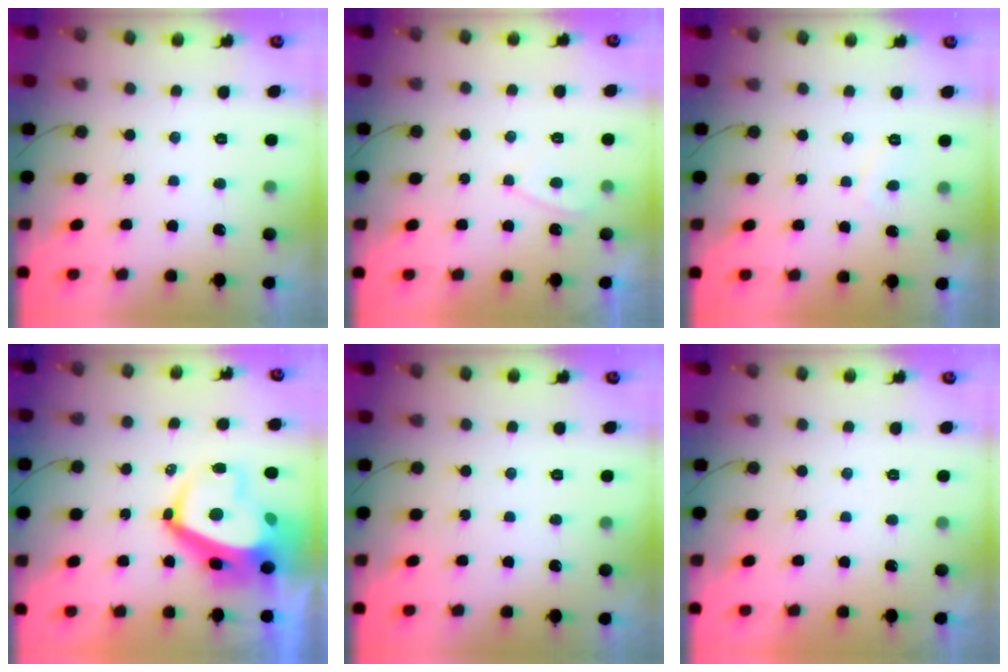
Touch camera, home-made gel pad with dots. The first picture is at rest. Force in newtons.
{"total": 2.9, "press": 2.9, "slide": 0.3}
{"total": 0.8, "press": 0.5, "slide": 0.6}
{"total": 10.8, "press": 10.8, "slide": 1.3}
{"total": 0.0}
{"total": 2.2, "press": 2.2, "slide": 0.3}